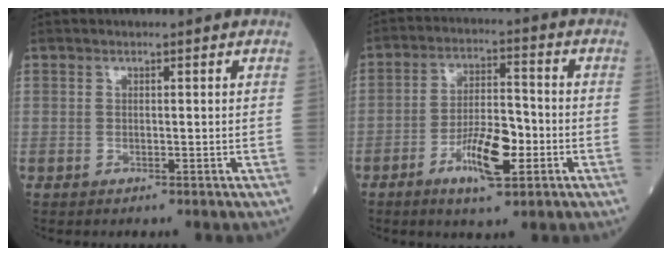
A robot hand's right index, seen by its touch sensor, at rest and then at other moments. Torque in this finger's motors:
{"motor_torque": [0.18, -0.07, 0.20, 0.10]}